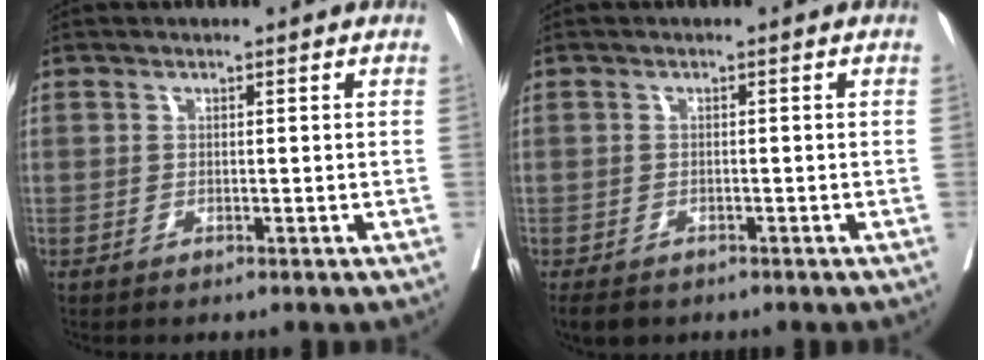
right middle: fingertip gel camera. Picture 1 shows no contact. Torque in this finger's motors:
{"motor_torque": [0.08, -0.07, 0.04, 0.01]}